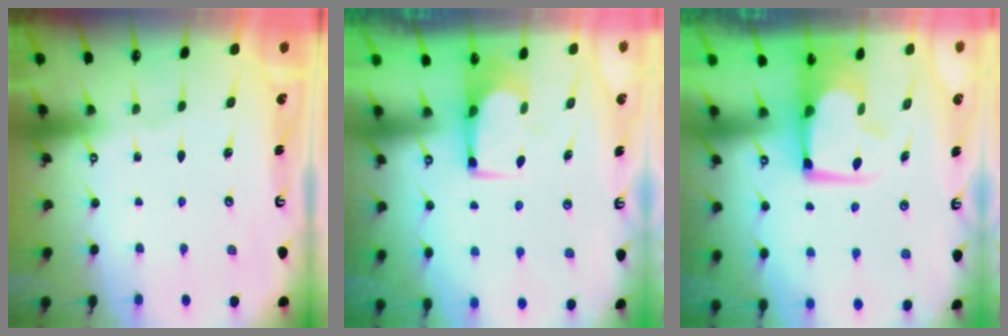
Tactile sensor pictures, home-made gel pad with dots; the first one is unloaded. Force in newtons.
{"total": 1.7, "press": 1.7, "slide": 0.3}
{"total": 6.9, "press": 6.9, "slide": 0.7}